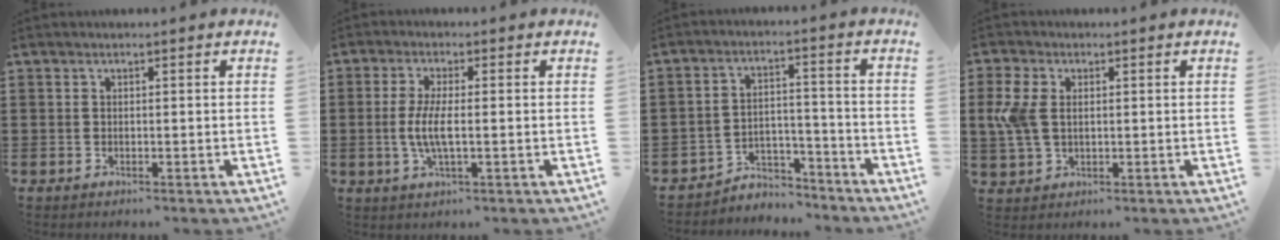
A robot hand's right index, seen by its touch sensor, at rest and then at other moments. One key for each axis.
{"total": 5.2, "fx": -0.6, "fy": 1.3, "fz": 4.9, "tx": -0.115, "ty": -0.006, "tz": -0.022}
{"total": 4.3, "fx": -4.0, "fy": 1.6, "fz": 0.5, "tx": -0.015, "ty": 0.011, "tz": -0.083}
{"total": 5.4, "fx": 0.7, "fy": 3.5, "fz": 4.0, "tx": -0.114, "ty": 0.001, "tz": 0.003}